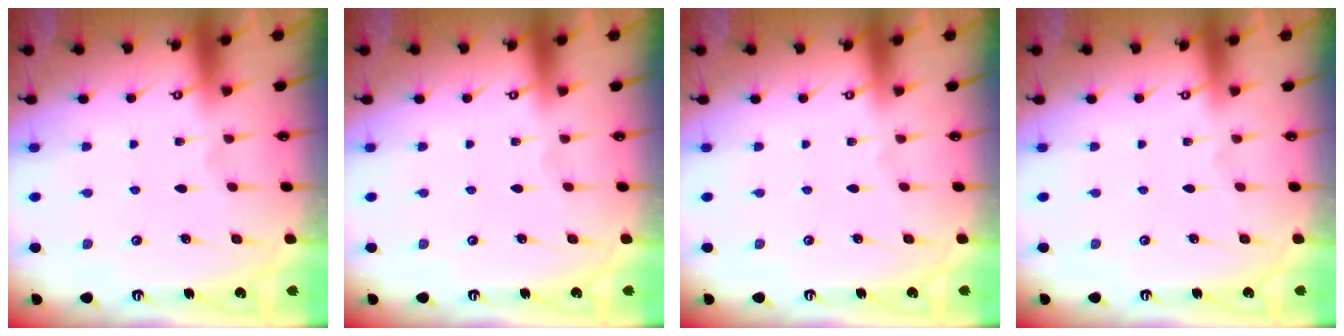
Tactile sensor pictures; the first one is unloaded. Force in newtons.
{"total": 0.0}
{"total": 0.0}
{"total": 0.0}